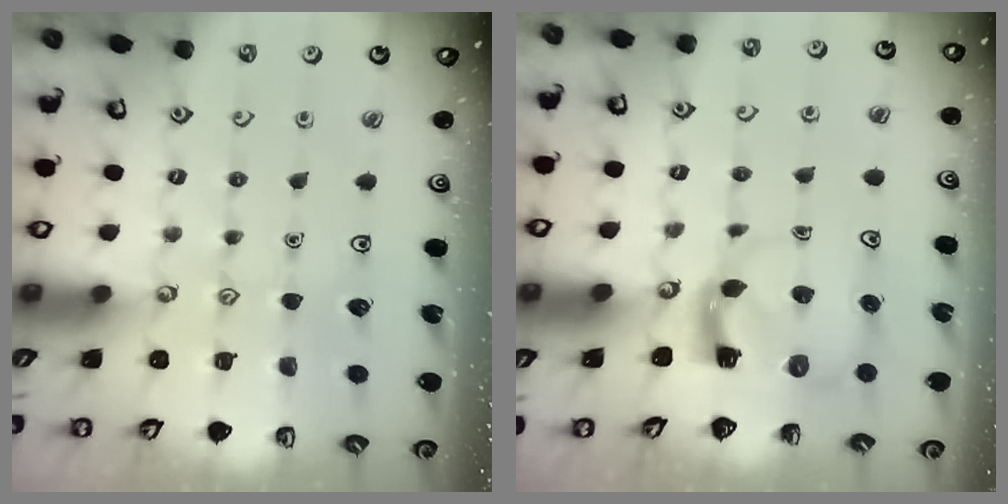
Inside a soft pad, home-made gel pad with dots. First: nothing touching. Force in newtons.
{"total": 3.8, "press": 3.7, "slide": 0.7}